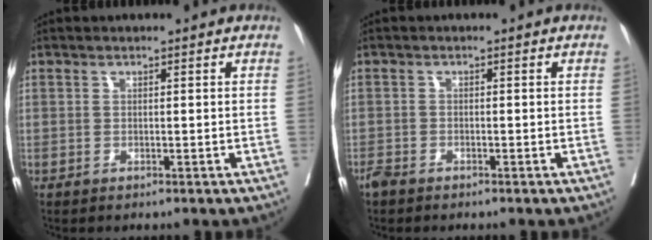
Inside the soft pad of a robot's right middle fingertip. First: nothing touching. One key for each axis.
{"total": 1.6, "fx": -1.4, "fy": 0.3, "fz": 0.6, "tx": -0.019, "ty": -0.004, "tz": -0.029}